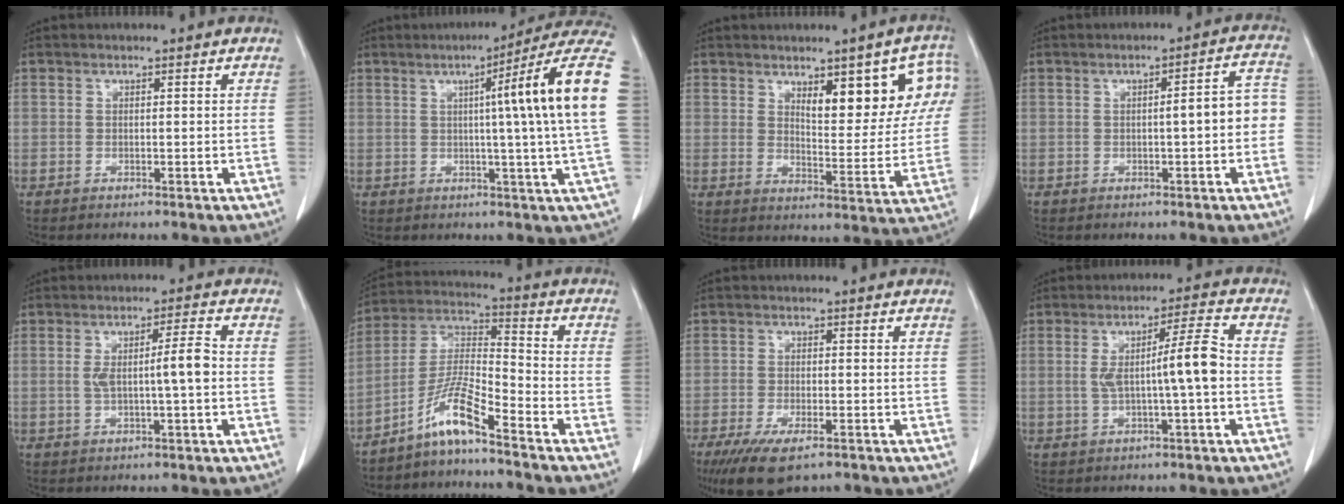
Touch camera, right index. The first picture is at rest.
{"total": 16.1, "force": [2.7, -2.1, 15.7], "torque": [-0.196, 0.015, 0.022]}
{"total": 12.0, "force": [5.4, 3.9, 10.0], "torque": [-0.115, 0.005, 0.075]}
{"total": 5.5, "force": [-0.7, 1.0, 5.4], "torque": [-0.064, 0.025, -0.012]}
{"total": 5.4, "force": [-0.3, 0.2, 5.4], "torque": [-0.093, 0.011, -0.001]}
{"total": 8.5, "force": [-6.2, 0.0, 5.8], "torque": [-0.124, 0.002, -0.123]}
{"total": 8.2, "force": [-5.5, 2.6, 5.5], "torque": [-0.094, -0.016, -0.087]}
{"total": 7.5, "force": [-0.5, -0.1, 7.5], "torque": [-0.127, 0.015, -0.006]}